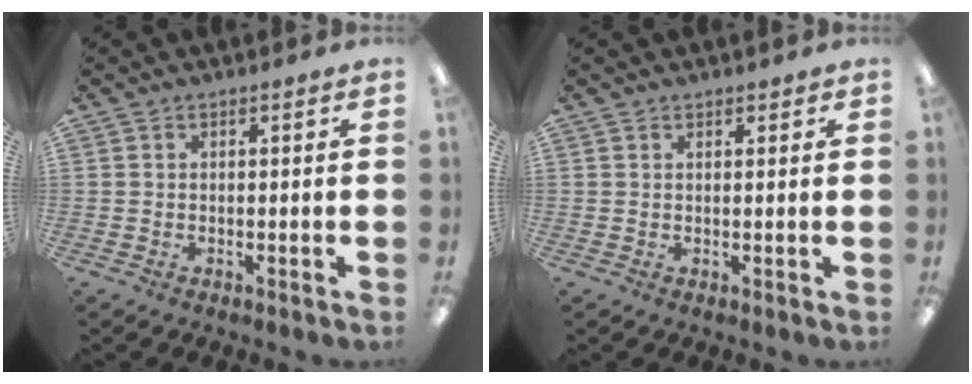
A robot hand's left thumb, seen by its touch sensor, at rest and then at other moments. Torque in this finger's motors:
{"motor_torque": [-0.12, -0.02, -0.17, -0.05, 0.00]}